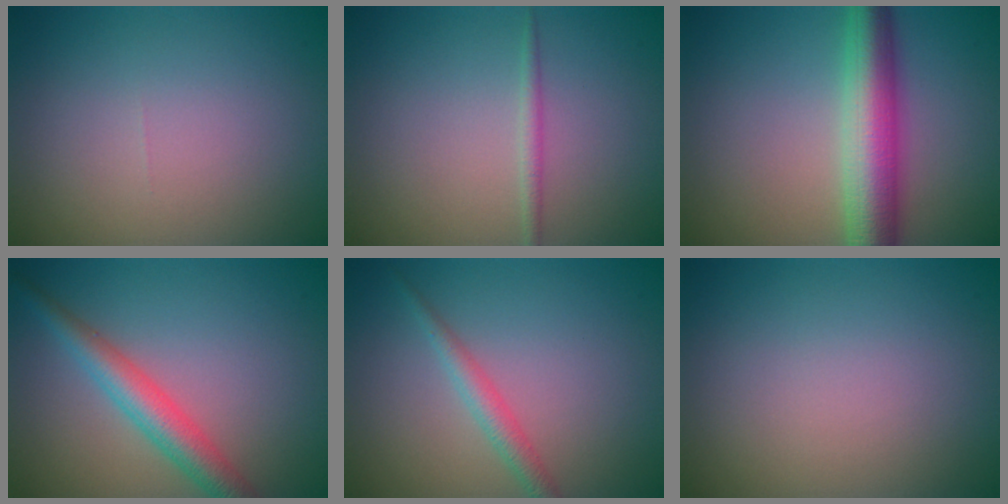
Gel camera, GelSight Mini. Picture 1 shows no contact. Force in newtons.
{"total": 1.1, "press": 1.1, "slide": 0.0}
{"total": 7.0, "press": 7.0, "slide": 0.0}
{"total": 4.0, "press": 4.0, "slide": 0.0}
{"total": 1.9, "press": 1.9, "slide": 0.0}
{"total": 0.0}